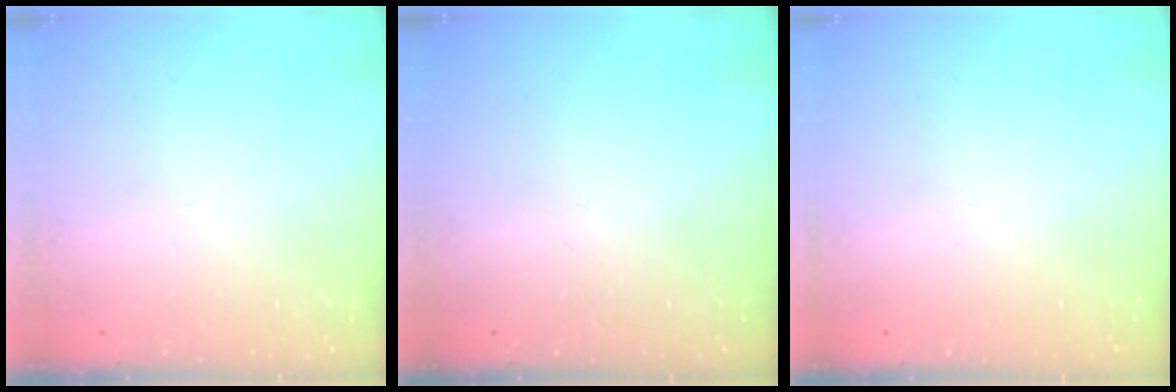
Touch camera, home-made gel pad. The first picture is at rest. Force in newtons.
{"total": 0.0}
{"total": 0.0}